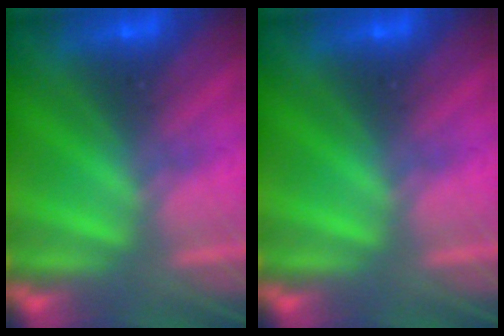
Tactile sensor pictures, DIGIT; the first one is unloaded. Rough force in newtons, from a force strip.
{"total": 0.0}